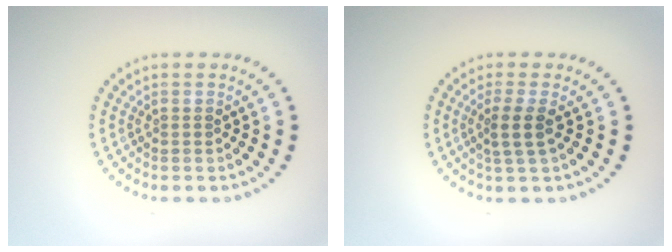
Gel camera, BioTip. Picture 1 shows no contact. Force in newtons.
{"total": 2.2, "press": 1.8, "slide": 1.3}